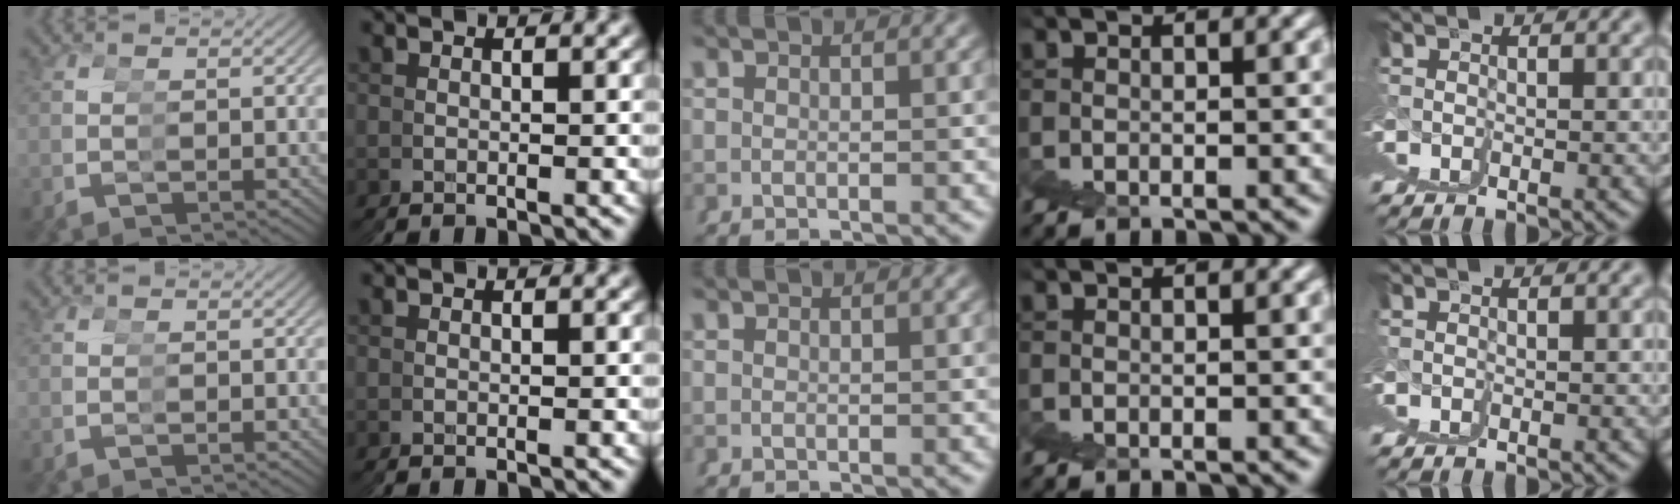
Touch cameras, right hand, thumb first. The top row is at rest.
{}